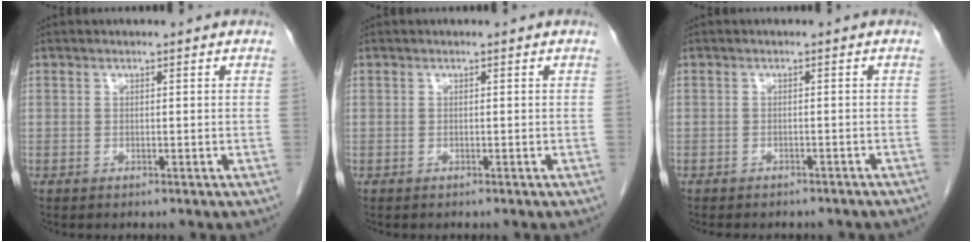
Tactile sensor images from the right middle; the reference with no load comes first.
{"total": 0.0}
{"total": 8.4, "force": [-7.2, 3.2, 2.8], "torque": [-0.041, 0.006, -0.074]}